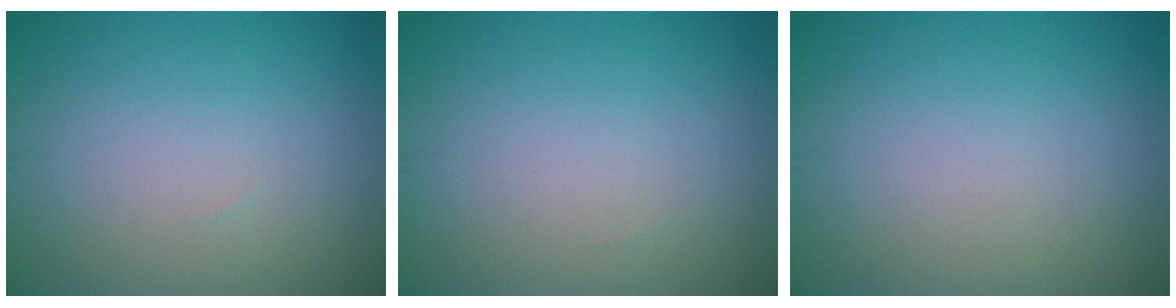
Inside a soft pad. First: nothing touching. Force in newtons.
{"total": 0.0}
{"total": 0.0}